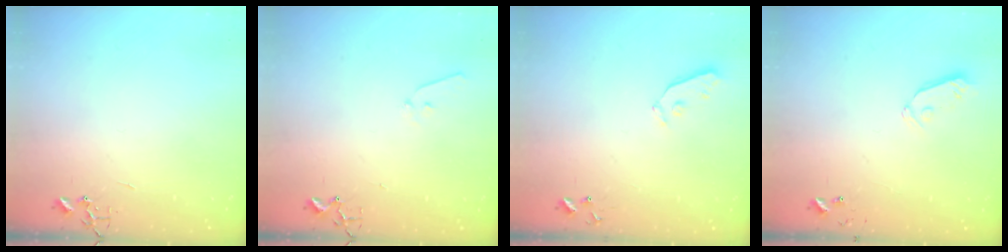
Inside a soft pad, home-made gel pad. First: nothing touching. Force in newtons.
{"total": 6.3, "press": 6.3, "slide": 0.7}
{"total": 4.0, "press": 4.0, "slide": 0.2}
{"total": 5.4, "press": 5.3, "slide": 0.9}